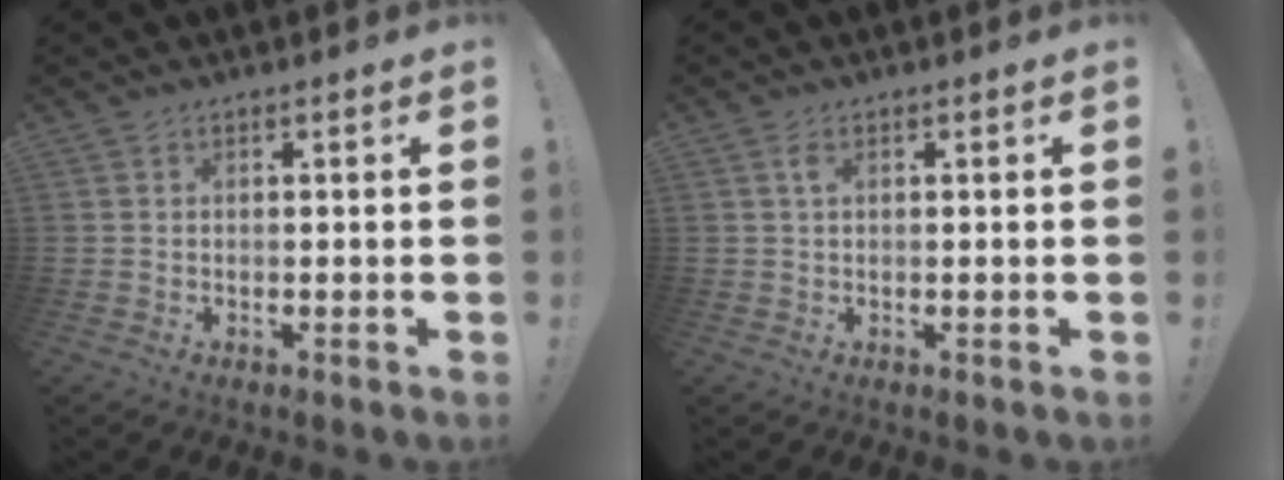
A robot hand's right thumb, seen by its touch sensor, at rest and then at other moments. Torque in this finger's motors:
{"motor_torque": [0.58, -0.26, 0.43, -0.35, -0.01]}